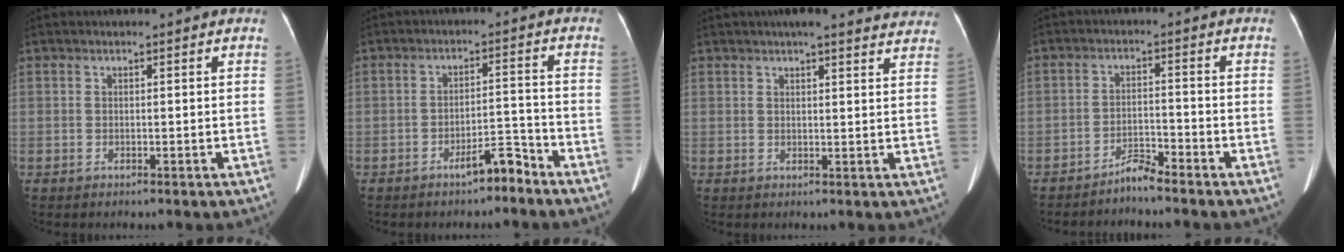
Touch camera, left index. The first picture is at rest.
{"total": 4.4, "force": [-3.6, 0.8, 2.4], "torque": [-0.032, 0.007, -0.061]}
{"total": 14.1, "force": [12.8, 2.5, 5.4], "torque": [-0.044, 0.016, 0.136]}
{"total": 3.1, "force": [-3.0, -0.2, 0.8], "torque": [-0.012, -0.011, -0.057]}